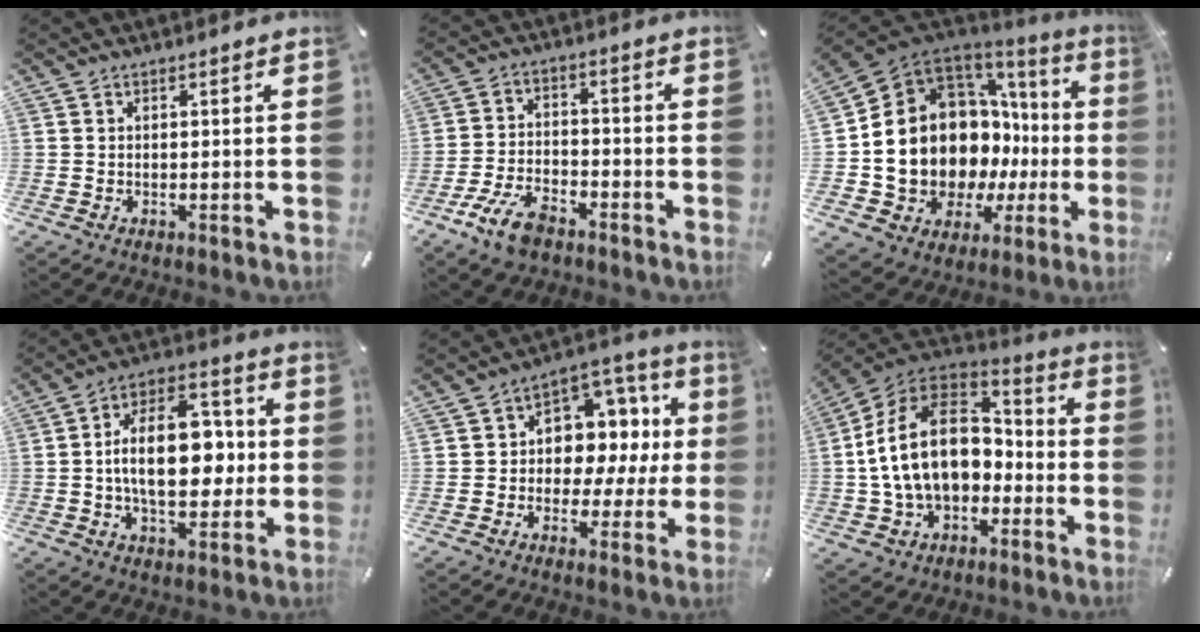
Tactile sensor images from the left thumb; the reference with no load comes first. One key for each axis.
{"total": 9.7, "fx": -6.2, "fy": 4.8, "fz": 5.7, "tx": -0.118, "ty": 0.026, "tz": -0.114}
{"total": 19.5, "fx": 1.5, "fy": 14.7, "fz": 12.7, "tx": -0.221, "ty": -0.065, "tz": 0.063}
{"total": 18.2, "fx": -0.3, "fy": 10.7, "fz": 14.7, "tx": -0.253, "ty": 0.002, "tz": -0.010}
{"total": 10.4, "fx": 0.5, "fy": 9.1, "fz": 5.0, "tx": -0.059, "ty": -0.018, "tz": 0.016}
{"total": 20.2, "fx": -0.5, "fy": 14.9, "fz": 13.7, "tx": -0.265, "ty": 0.014, "tz": -0.006}